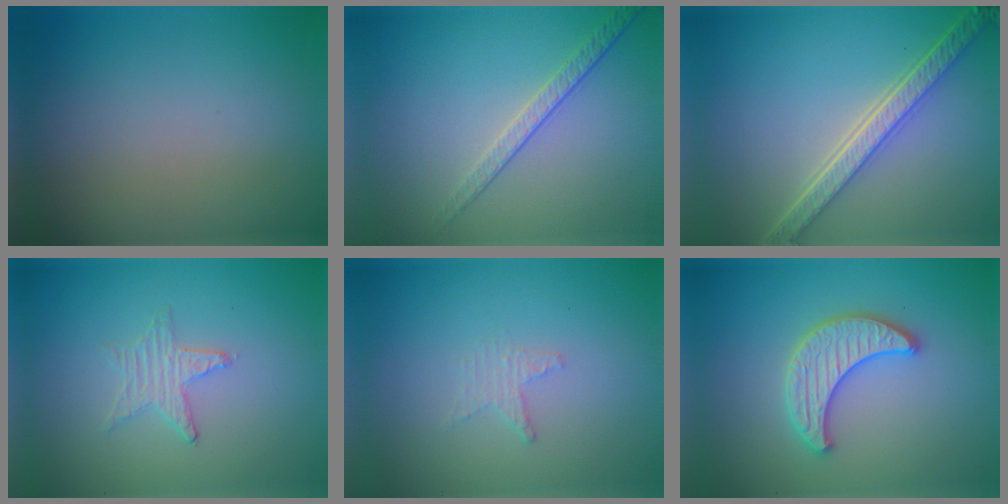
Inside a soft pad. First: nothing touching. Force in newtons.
{"total": 2.1, "press": 1.6, "slide": 1.4}
{"total": 5.5, "press": 4.0, "slide": 3.7}
{"total": 0.9, "press": 0.9, "slide": 0.2}
{"total": 1.2, "press": 1.2, "slide": 0.4}
{"total": 3.6, "press": 3.5, "slide": 0.7}